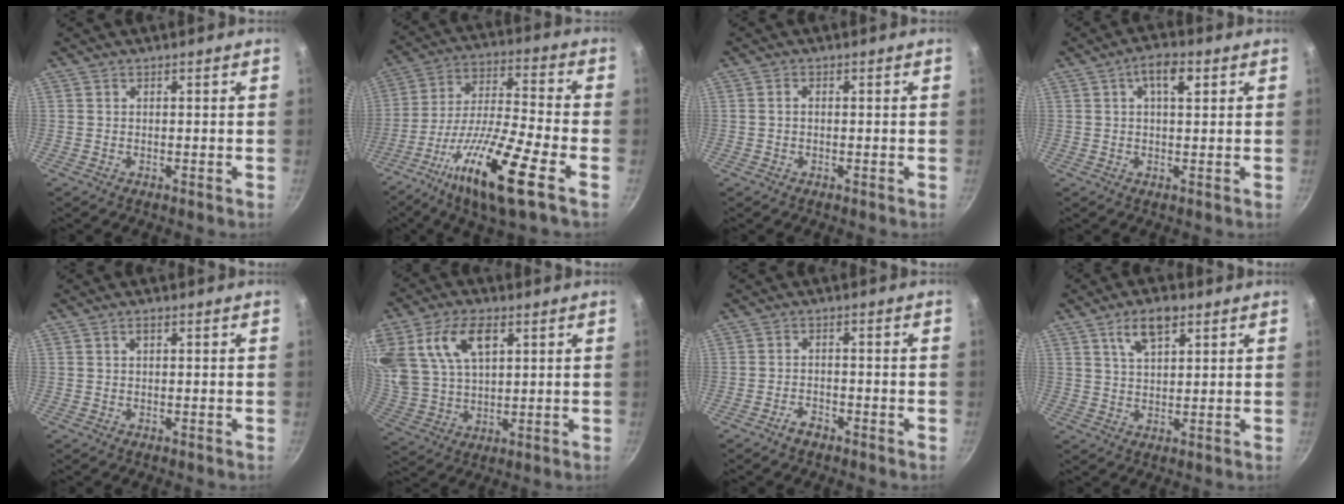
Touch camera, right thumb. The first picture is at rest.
{"total": 19.4, "force": [-9.2, 3.3, 16.7], "torque": [-0.305, 0.031, -0.175]}
{"total": 1.1, "force": [0.0, 0.7, 0.9], "torque": [-0.018, 0.004, 0.000]}
{"total": 5.3, "force": [1.9, 2.1, 4.5], "torque": [-0.067, 0.004, 0.027]}
{"total": 1.4, "force": [0.6, 0.6, 1.0], "torque": [-0.018, 0.003, 0.011]}
{"total": 15.6, "force": [6.1, 9.2, 11.1], "torque": [-0.212, -0.011, 0.124]}
{"total": 2.5, "force": [-1.9, 1.0, 1.3], "torque": [-0.021, 0.019, -0.032]}
{"total": 7.4, "force": [3.9, 3.4, 5.3], "torque": [-0.083, -0.009, 0.071]}